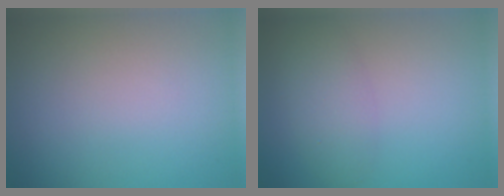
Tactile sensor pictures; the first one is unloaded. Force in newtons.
{"total": 2.8, "press": 2.8, "slide": 0.1}